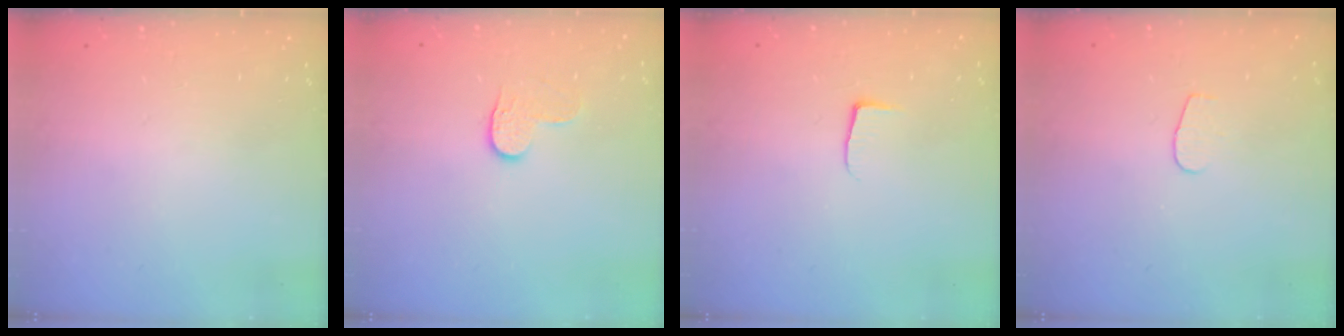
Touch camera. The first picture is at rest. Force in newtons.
{"total": 4.2, "press": 4.2, "slide": 0.5}
{"total": 3.7, "press": 3.7, "slide": 0.5}
{"total": 3.2, "press": 3.2, "slide": 0.3}